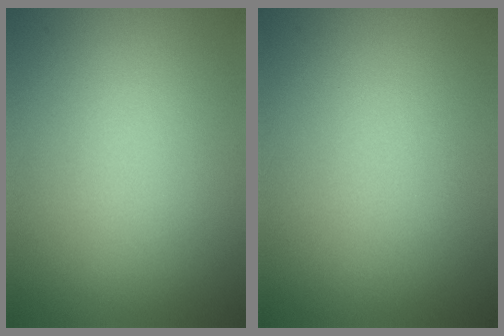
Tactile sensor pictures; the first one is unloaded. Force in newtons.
{"total": 0.0}